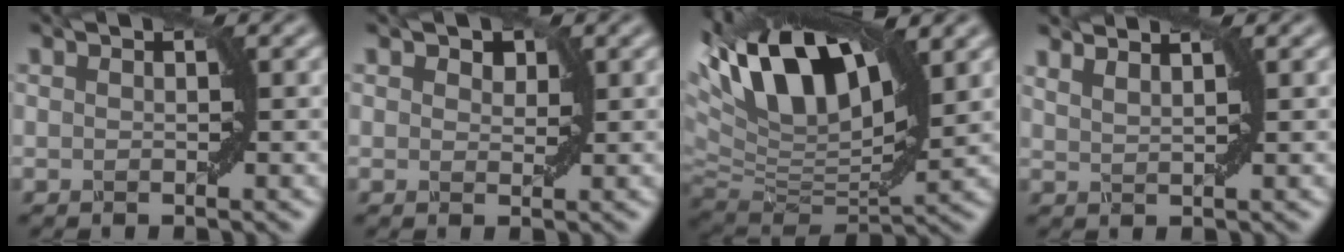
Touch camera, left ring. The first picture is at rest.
{"total": 1.0, "force": [0.6, 0.8, 0.3], "torque": [-0.004, -0.002, 0.012]}
{"total": 14.5, "force": [6.7, 6.8, 10.9], "torque": [-0.214, 0.033, 0.118]}
{"total": 3.6, "force": [3.0, 1.2, 1.6], "torque": [-0.005, 0.014, 0.017]}